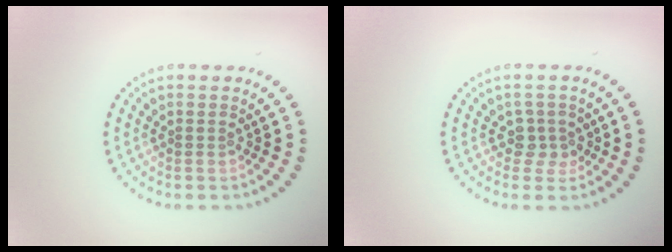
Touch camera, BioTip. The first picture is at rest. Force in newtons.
{"total": 1.9, "press": 1.6, "slide": 1.0}